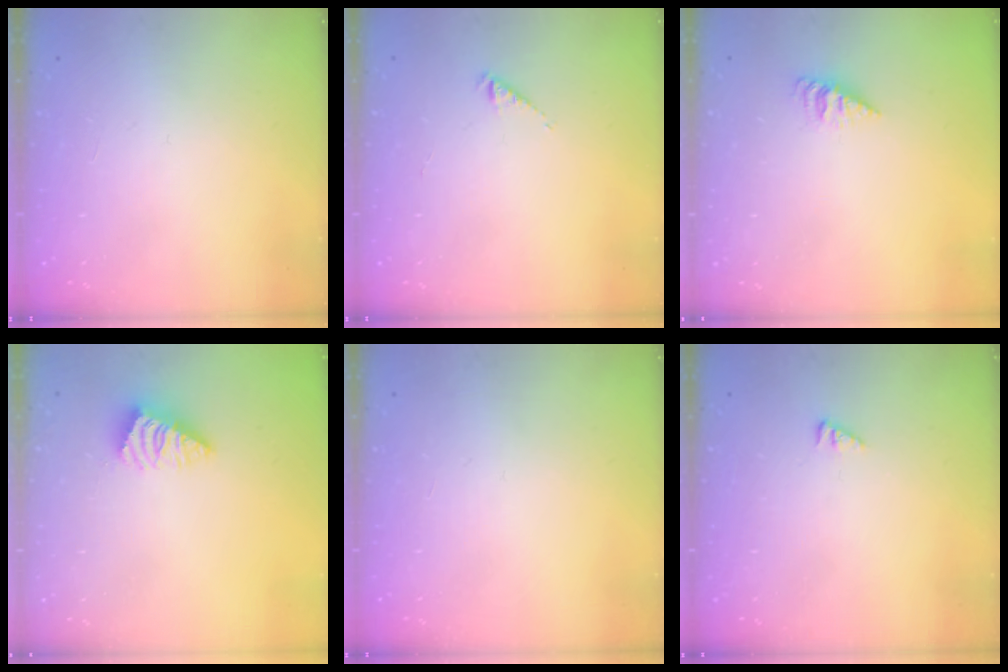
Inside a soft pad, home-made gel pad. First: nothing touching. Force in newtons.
{"total": 1.6, "press": 1.6, "slide": 0.3}
{"total": 2.5, "press": 2.4, "slide": 0.4}
{"total": 2.6, "press": 2.6, "slide": 0.5}
{"total": 0.0}
{"total": 1.6, "press": 1.5, "slide": 0.4}